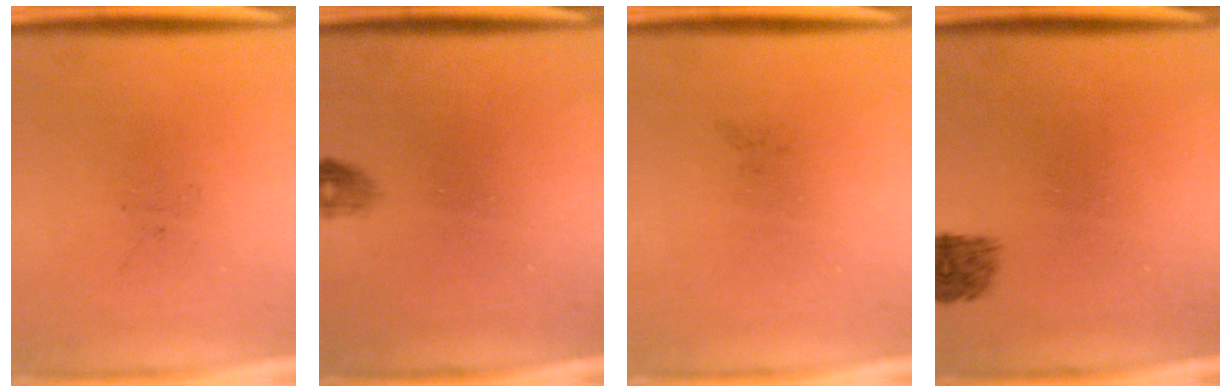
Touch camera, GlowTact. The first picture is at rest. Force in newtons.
{"total": 1.0}
{"total": 0.0}
{"total": 1.8}